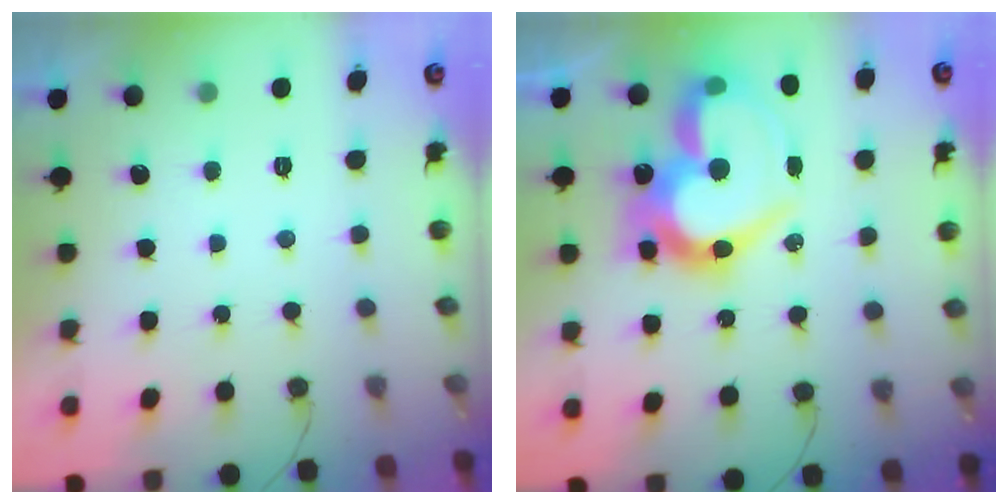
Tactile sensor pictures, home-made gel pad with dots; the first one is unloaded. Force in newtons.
{"total": 23.6, "press": 23.5, "slide": 2.1}